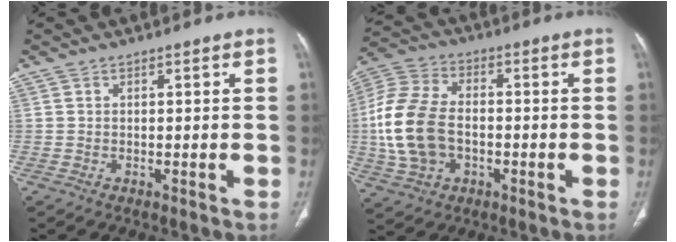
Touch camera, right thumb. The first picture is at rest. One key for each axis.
{"total": 16.0, "fx": -1.8, "fy": 10.8, "fz": 11.8, "tx": -0.248, "ty": 0.019, "tz": -0.030}